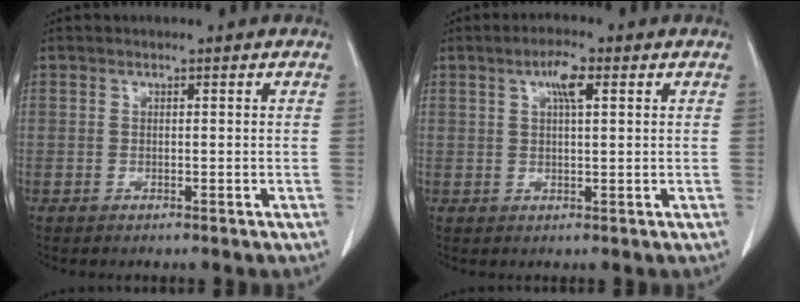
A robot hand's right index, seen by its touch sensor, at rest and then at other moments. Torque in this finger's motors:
{"motor_torque": [0.14, 0.09, 0.01, 0.03]}